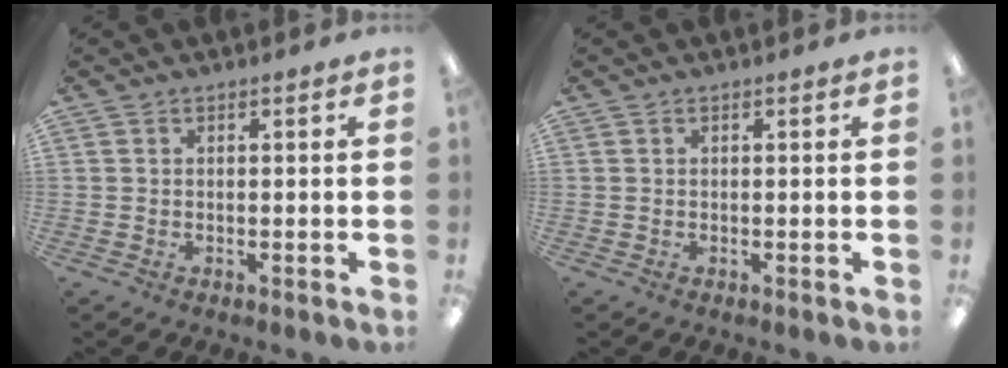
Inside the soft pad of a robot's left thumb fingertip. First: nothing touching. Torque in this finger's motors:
{"motor_torque": [0.00, 0.00, -0.18, 0.15, 0.00]}